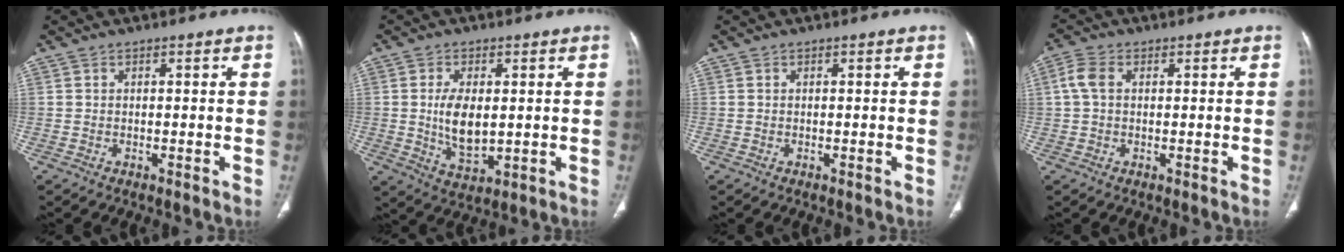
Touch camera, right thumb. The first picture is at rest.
{"total": 8.0, "force": [0.4, 4.2, 6.8], "torque": [-0.122, -0.015, 0.016]}
{"total": 0.0}
{"total": 3.8, "force": [0.6, 2.5, 2.7], "torque": [-0.073, 0.014, 0.011]}